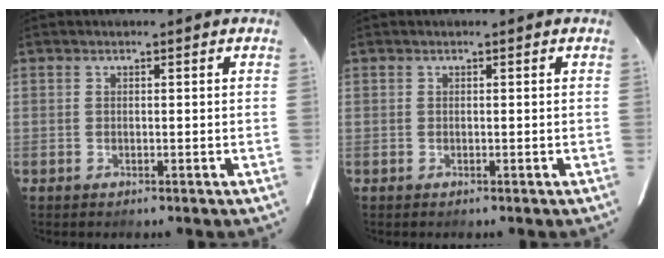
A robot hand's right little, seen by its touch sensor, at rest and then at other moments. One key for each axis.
{"total": 0.0}